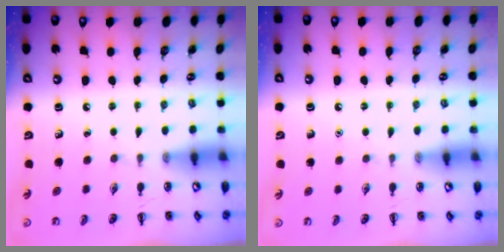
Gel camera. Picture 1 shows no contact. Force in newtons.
{"total": 1.6, "press": 1.6, "slide": 0.1}